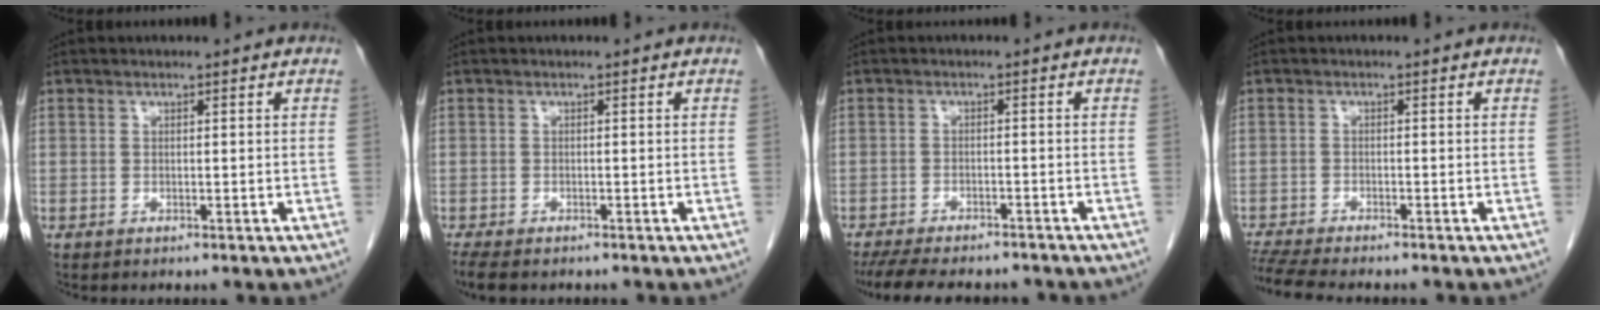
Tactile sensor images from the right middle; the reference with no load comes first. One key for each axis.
{"total": 4.7, "fx": -3.7, "fy": 1.6, "fz": 2.4, "tx": -0.043, "ty": -0.013, "tz": -0.055}
{"total": 13.0, "fx": -11.4, "fy": 3.6, "fz": 5.3, "tx": -0.104, "ty": -0.006, "tz": -0.153}
{"total": 7.2, "fx": -6.4, "fy": 0.5, "fz": 3.3, "tx": -0.058, "ty": -0.012, "tz": -0.103}